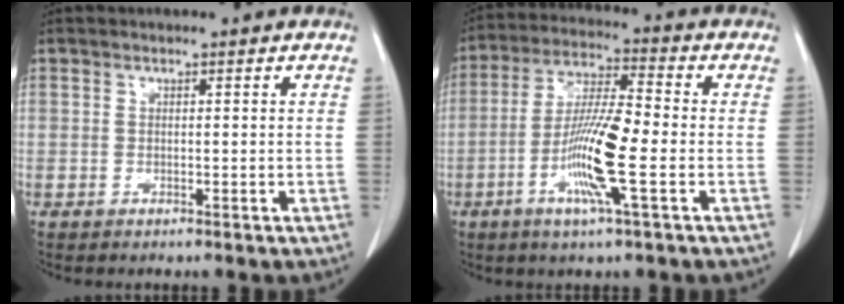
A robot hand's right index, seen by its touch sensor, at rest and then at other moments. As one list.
[{"total": 11.5, "force": [-3.2, 0.4, 11.1], "torque": [-0.218, -0.008, -0.069]}]